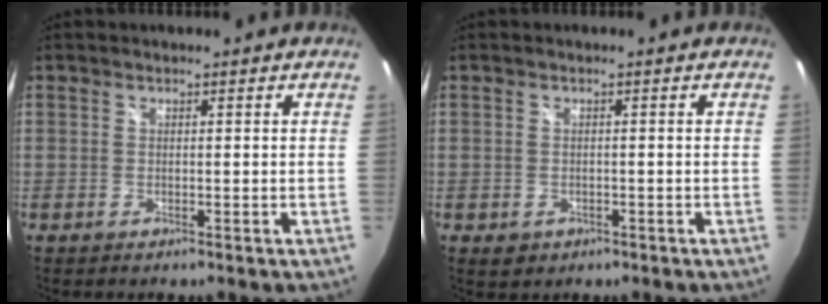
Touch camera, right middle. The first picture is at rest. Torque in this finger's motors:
{"motor_torque": [0.22, -0.22, 0.05, 0.01]}